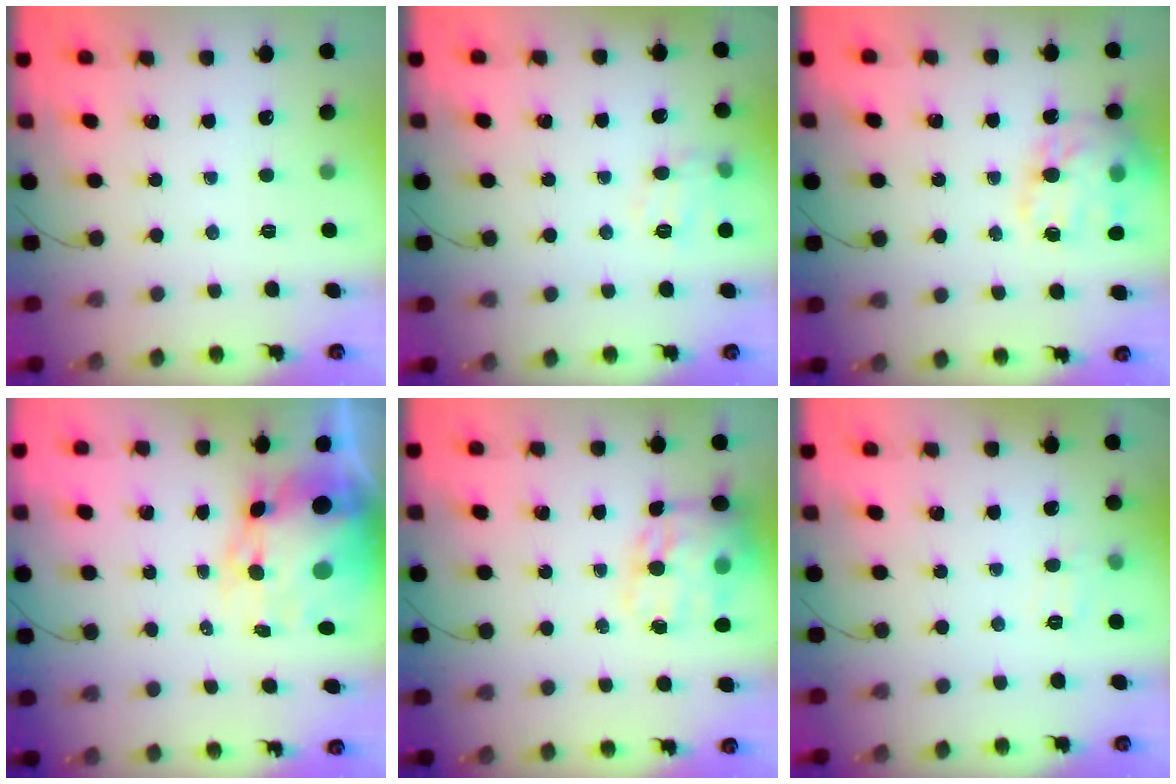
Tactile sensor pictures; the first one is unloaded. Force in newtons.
{"total": 6.5, "press": 6.4, "slide": 0.7}
{"total": 19.8, "press": 19.5, "slide": 3.3}
{"total": 12.1, "press": 11.7, "slide": 3.1}
{"total": 16.5, "press": 16.1, "slide": 3.6}
{"total": 3.8, "press": 3.6, "slide": 1.2}